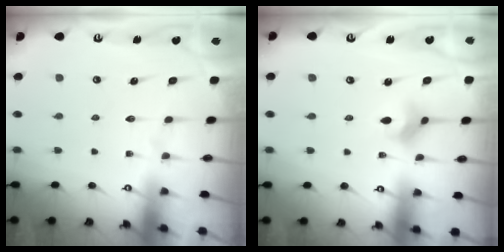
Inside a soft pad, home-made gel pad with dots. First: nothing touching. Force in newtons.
{"total": 3.0, "press": 3.0, "slide": 0.3}